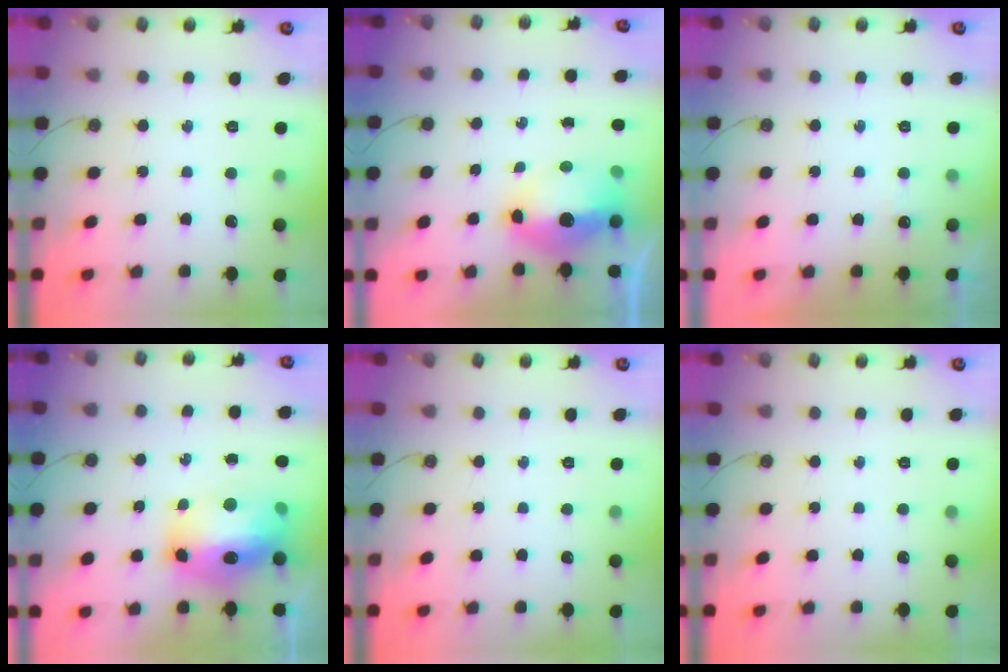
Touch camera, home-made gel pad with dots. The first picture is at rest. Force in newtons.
{"total": 13.2, "press": 13.1, "slide": 1.5}
{"total": 2.9, "press": 2.8, "slide": 0.7}
{"total": 16.4, "press": 16.3, "slide": 1.6}
{"total": 0.0}
{"total": 0.0}